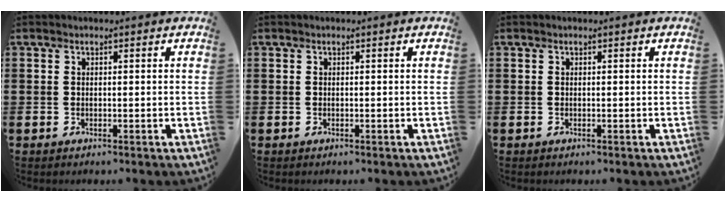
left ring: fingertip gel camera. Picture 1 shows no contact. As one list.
[{"total": 0.0}, {"total": 0.0}]